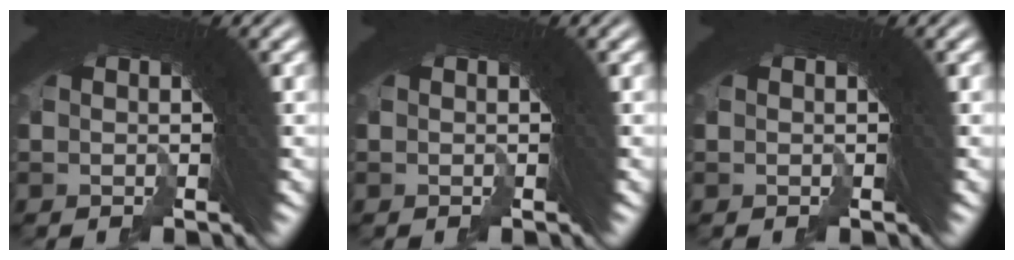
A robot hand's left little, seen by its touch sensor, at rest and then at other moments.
{"total": 0.0}
{"total": 0.0}